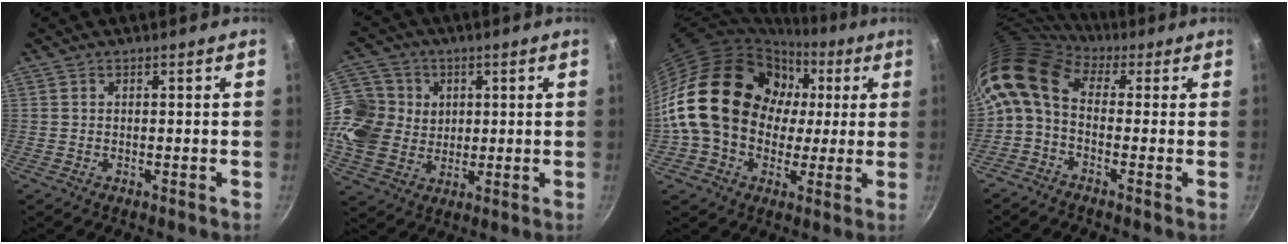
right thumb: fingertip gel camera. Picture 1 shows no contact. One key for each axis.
{"total": 15.0, "fx": 3.5, "fy": 13.1, "fz": 6.5, "tx": -0.122, "ty": -0.003, "tz": 0.067}
{"total": 23.9, "fx": 3.5, "fy": 18.9, "fz": 14.2, "tx": -0.235, "ty": 0.034, "tz": 0.064}
{"total": 10.9, "fx": 0.7, "fy": 7.1, "fz": 8.1, "tx": -0.162, "ty": 0.030, "tz": -0.009}